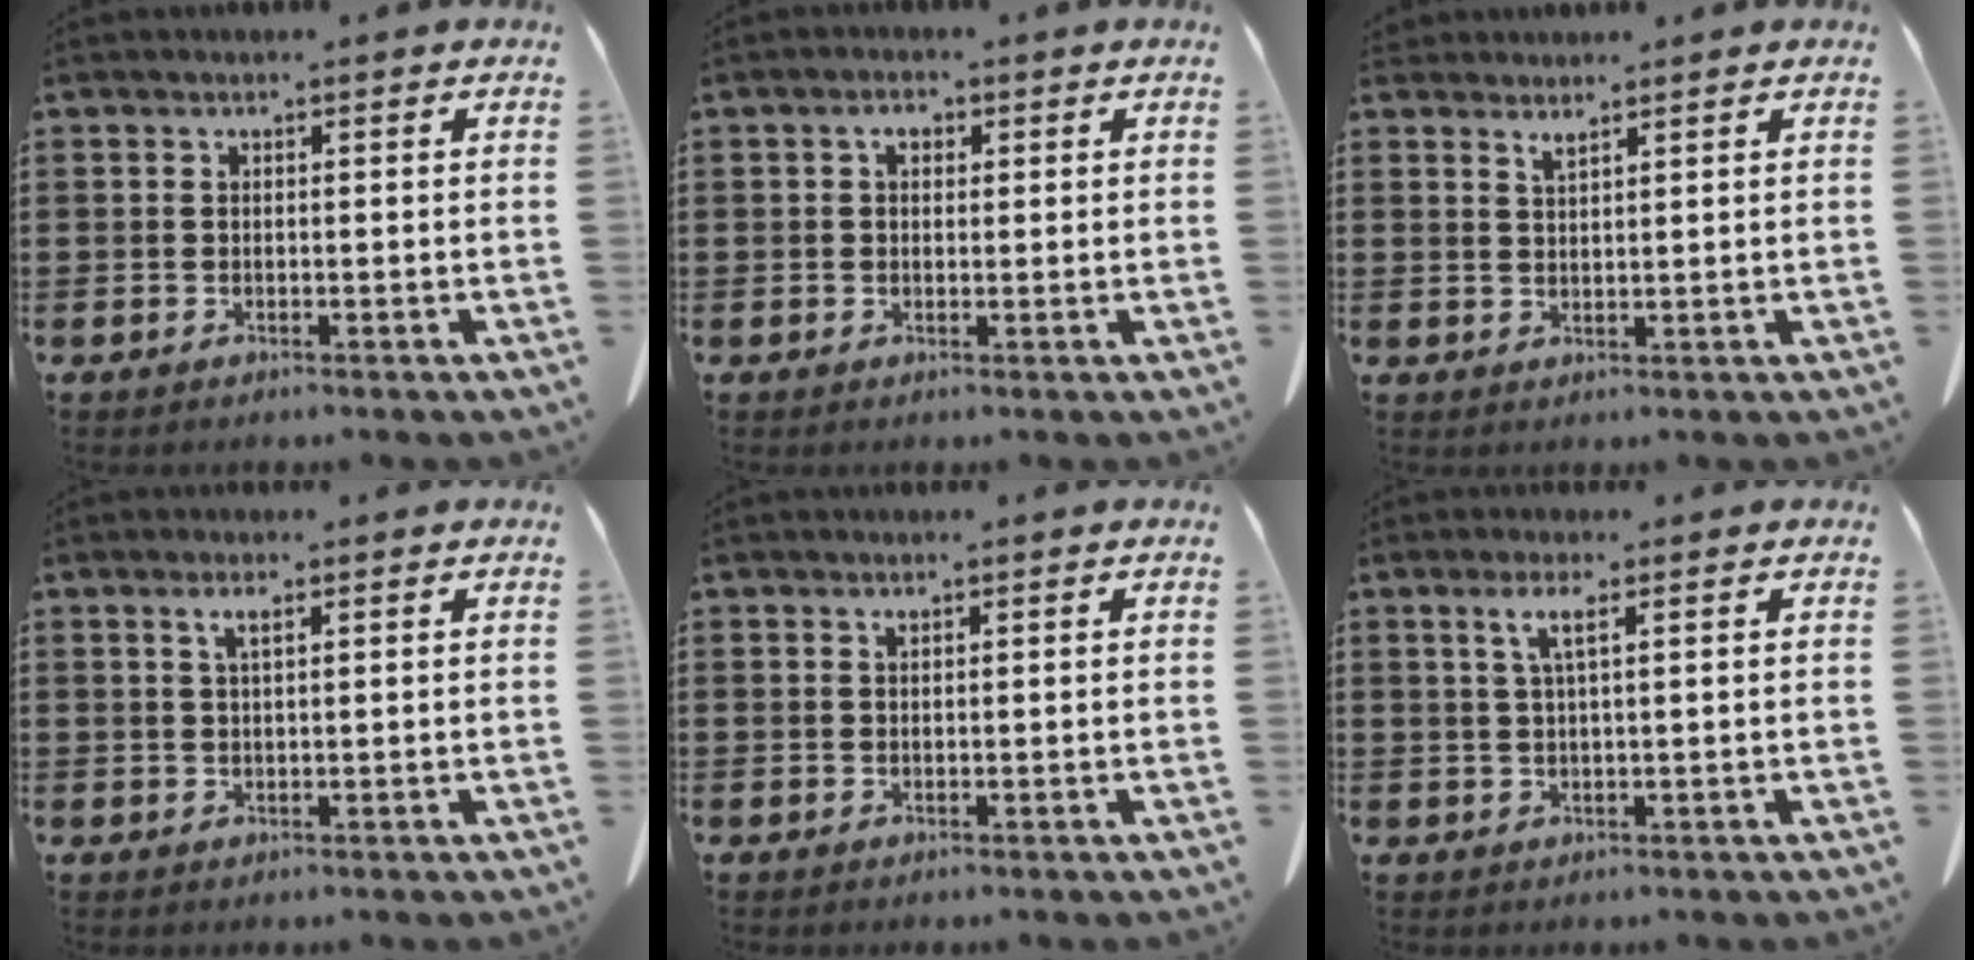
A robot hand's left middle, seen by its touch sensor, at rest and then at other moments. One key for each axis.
{"total": 2.0, "fx": 0.7, "fy": 1.3, "fz": 1.4, "tx": -0.023, "ty": 0.006, "tz": 0.009}
{"total": 1.8, "fx": 1.7, "fy": 0.0, "fz": 0.5, "tx": -0.014, "ty": 0.001, "tz": 0.033}
{"total": 1.9, "fx": 0.9, "fy": 0.4, "fz": 1.6, "tx": -0.034, "ty": 0.003, "tz": 0.015}
{"total": 0.6, "fx": 0.4, "fy": 0.1, "fz": 0.4, "tx": -0.009, "ty": 0.000, "tz": 0.009}
{"total": 3.0, "fx": 1.2, "fy": 0.2, "fz": 2.7, "tx": -0.059, "ty": 0.002, "tz": 0.018}